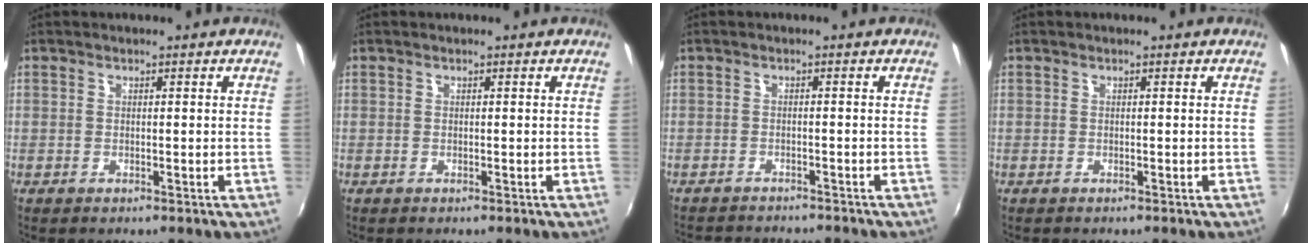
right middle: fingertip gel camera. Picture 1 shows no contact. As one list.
[{"total": 0.0}, {"total": 6.8, "force": [-6.4, 1.2, 1.9], "torque": [-0.051, -0.012, -0.094]}, {"total": 0.0}]